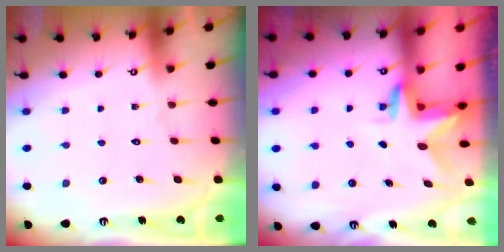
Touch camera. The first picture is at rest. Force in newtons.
{"total": 2.9, "press": 2.9, "slide": 0.2}